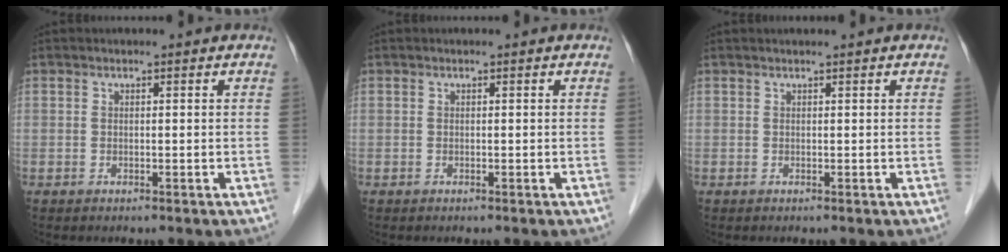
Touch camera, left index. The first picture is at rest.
{"total": 0.0}
{"total": 0.8, "force": [0.7, -0.1, 0.4], "torque": [-0.006, 0.008, 0.015]}